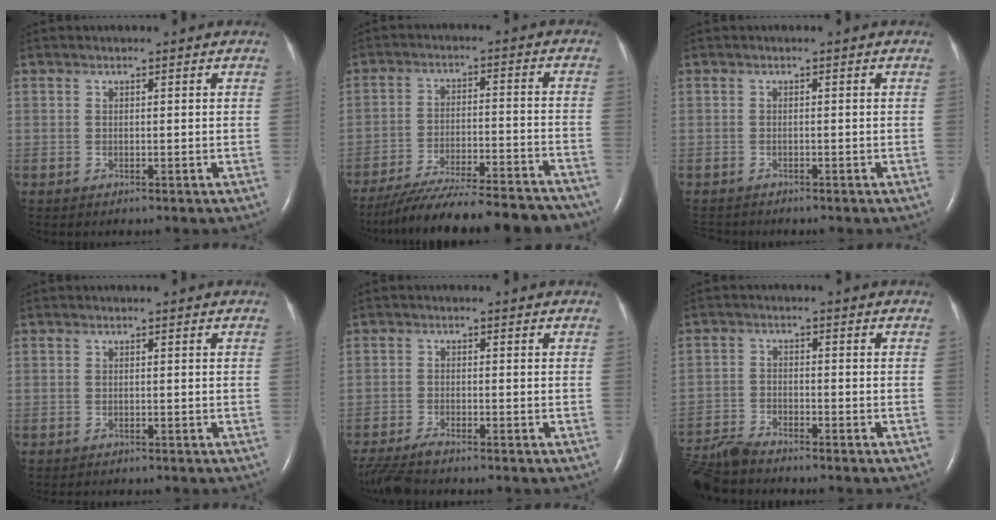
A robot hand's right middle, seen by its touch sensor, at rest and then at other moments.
{"total": 22.9, "force": [-20.6, 3.1, 9.3], "torque": [-0.123, -0.016, -0.291]}
{"total": 2.2, "force": [-2.1, 0.7, 0.3], "torque": [-0.006, -0.008, -0.031]}
{"total": 1.5, "force": [-1.3, 0.5, 0.5], "torque": [-0.013, -0.003, -0.014]}
{"total": 5.6, "force": [-5.0, 0.3, 2.5], "torque": [-0.050, -0.021, -0.091]}
{"total": 6.9, "force": [-6.7, 0.4, 1.9], "torque": [-0.036, -0.019, -0.123]}